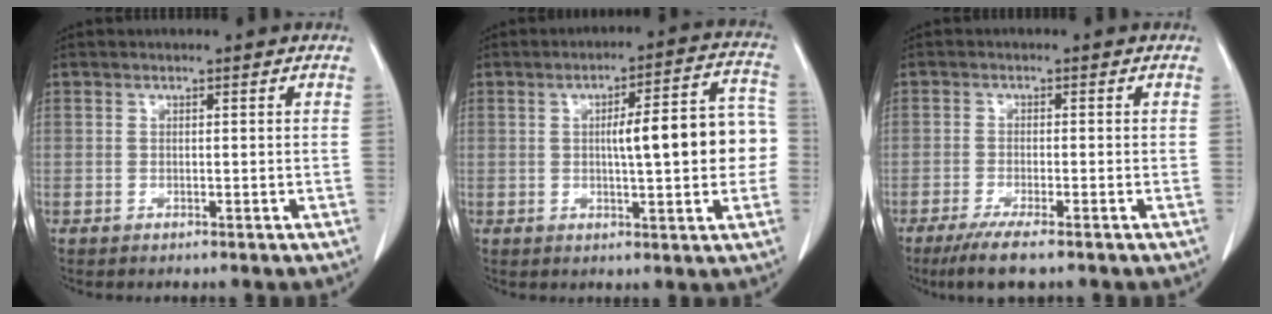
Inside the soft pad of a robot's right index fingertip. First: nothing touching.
{"total": 12.4, "force": [0.0, 2.5, 12.1], "torque": [-0.155, 0.035, 0.002]}
{"total": 5.6, "force": [-4.0, 0.3, 3.9], "torque": [-0.071, -0.015, -0.068]}